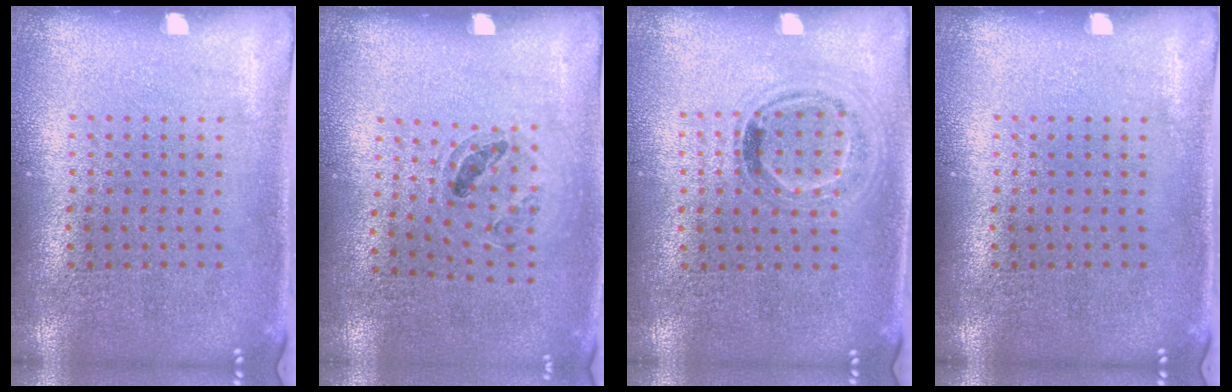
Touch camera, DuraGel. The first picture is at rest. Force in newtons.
{"total": 0.9, "press": 0.8, "slide": 0.3}
{"total": 1.0, "press": 0.9, "slide": 0.4}
{"total": 0.0}